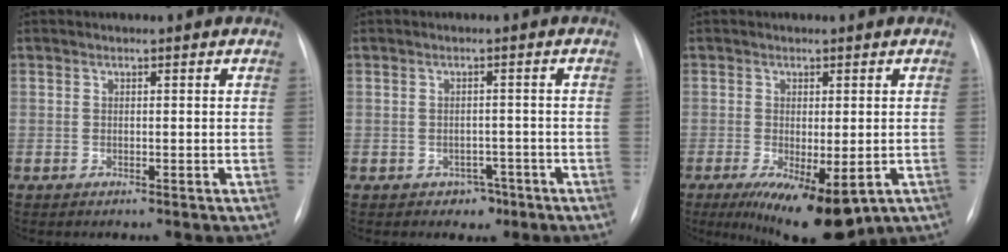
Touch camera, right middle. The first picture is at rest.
{"total": 2.6, "force": [-1.6, 2.0, 0.7], "torque": [-0.004, 0.012, -0.015]}
{"total": 12.0, "force": [-6.1, 4.1, 9.5], "torque": [-0.126, -0.020, -0.084]}